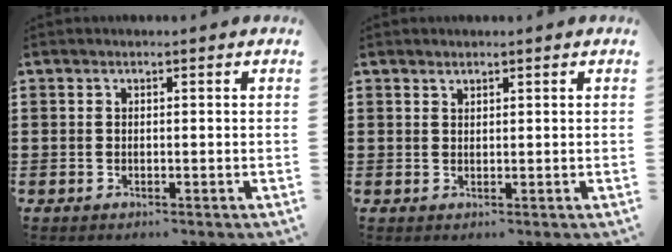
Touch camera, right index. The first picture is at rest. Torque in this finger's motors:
{"motor_torque": [-0.41, 0.23, -0.01, -0.01]}